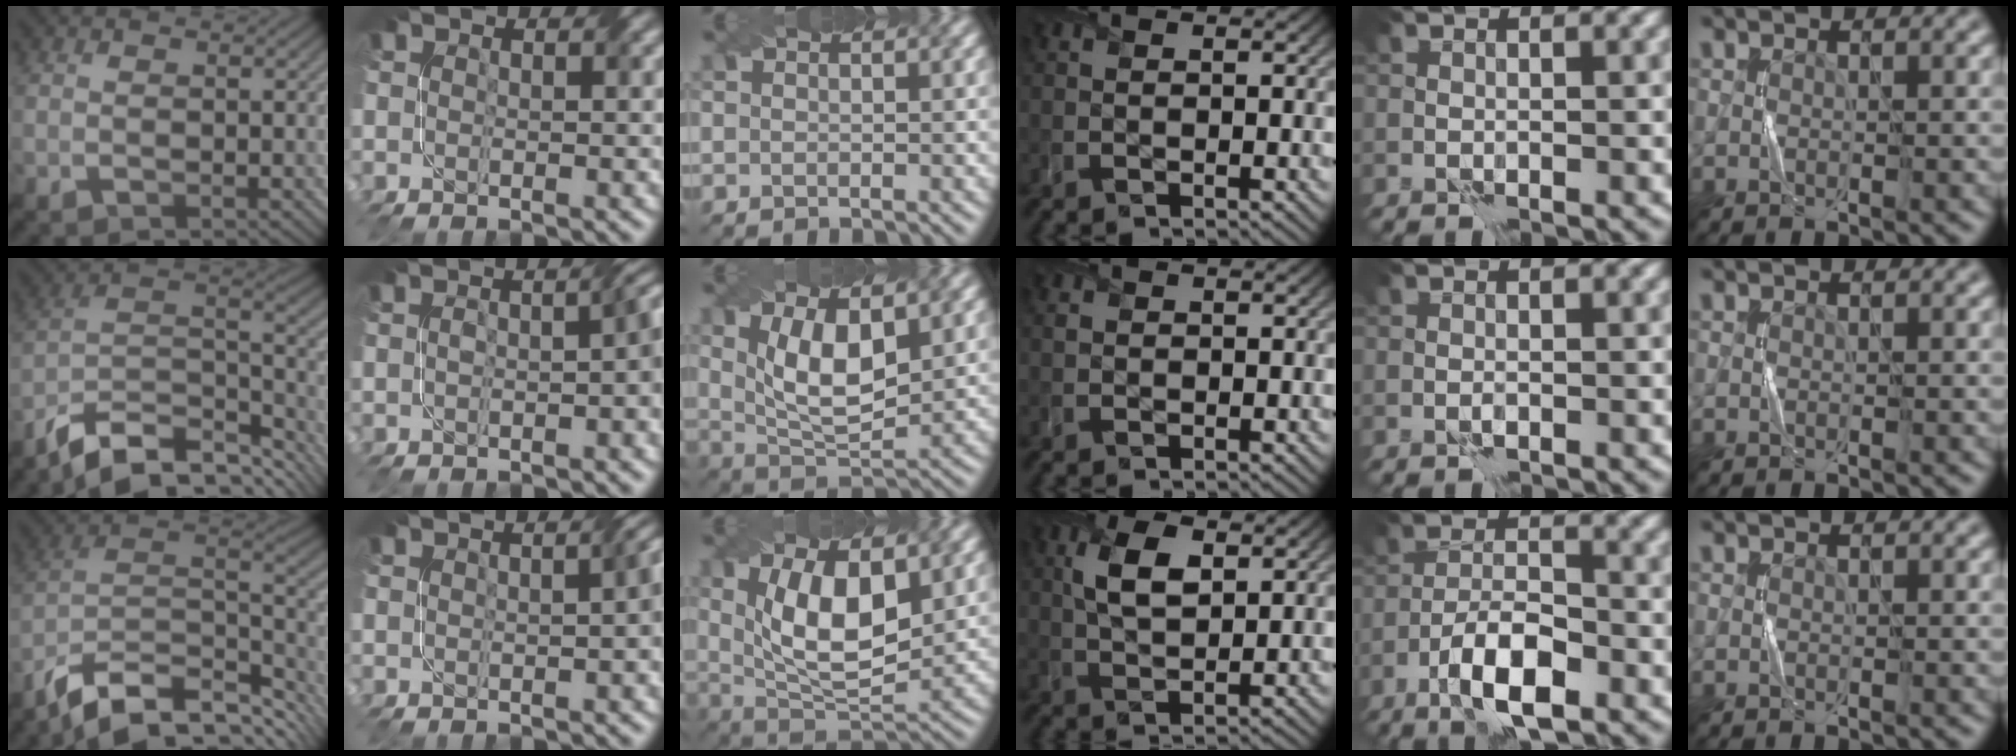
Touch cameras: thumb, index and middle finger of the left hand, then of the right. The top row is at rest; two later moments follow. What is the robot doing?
{"motion": "twist", "object": "screw"}